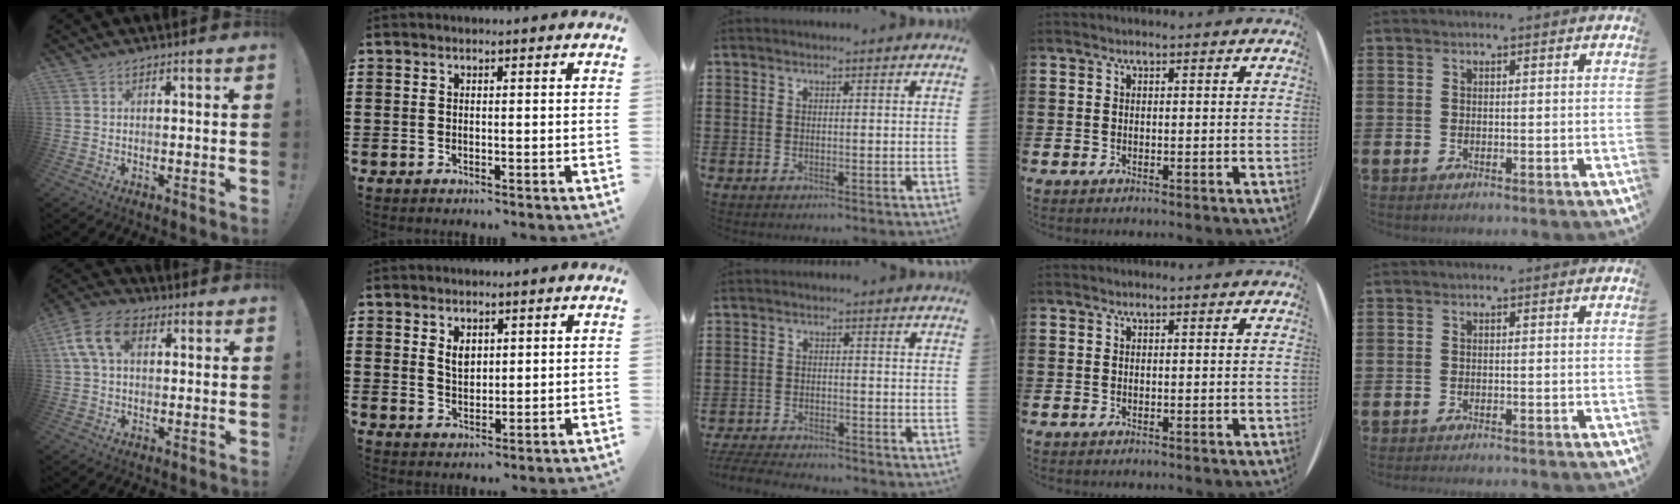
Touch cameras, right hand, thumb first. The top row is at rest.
{"thumb": {"total": 11.6, "force": [3.4, 7.5, 8.2], "torque": [-0.153, 0.007, 0.067]}, "index": {"total": 2.7, "force": [1.3, 1.7, 1.6], "torque": [-0.030, 0.002, 0.023]}, "middle": {"total": 4.1, "force": [-4.0, 0.4, 0.7], "torque": [-0.026, -0.006, -0.086]}, "little": {"total": 0.7, "force": [-0.7, -0.1, 0.1], "torque": [-0.002, -0.003, -0.014]}}